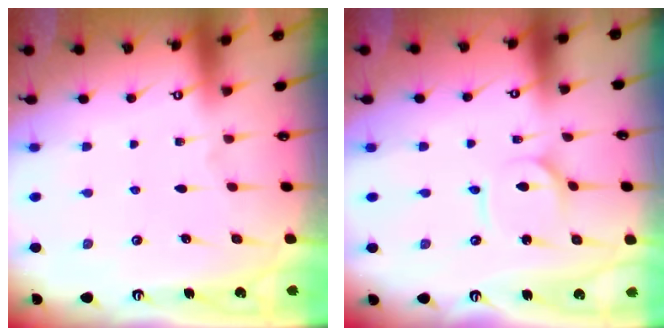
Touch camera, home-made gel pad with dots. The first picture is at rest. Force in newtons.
{"total": 2.6, "press": 2.6, "slide": 0.2}